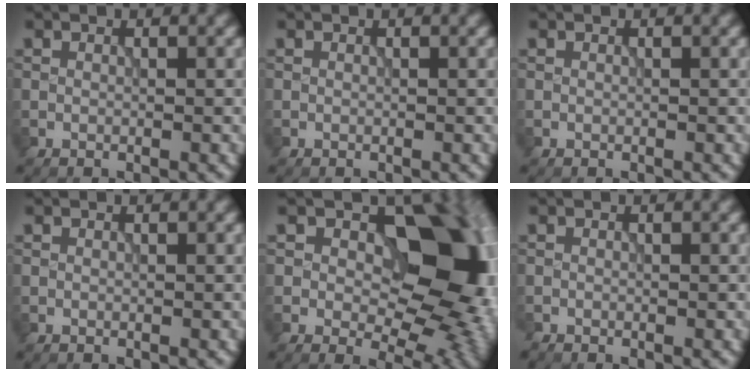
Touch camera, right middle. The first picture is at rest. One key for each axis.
{"total": 0.0}
{"total": 0.0}
{"total": 0.0}
{"total": 15.5, "fx": 2.1, "fy": 10.1, "fz": 11.6, "tx": -0.100, "ty": 0.002, "tz": 0.051}
{"total": 0.5, "fx": -0.5, "fy": -0.1, "fz": -0.2, "tx": 0.005, "ty": -0.001, "tz": -0.007}